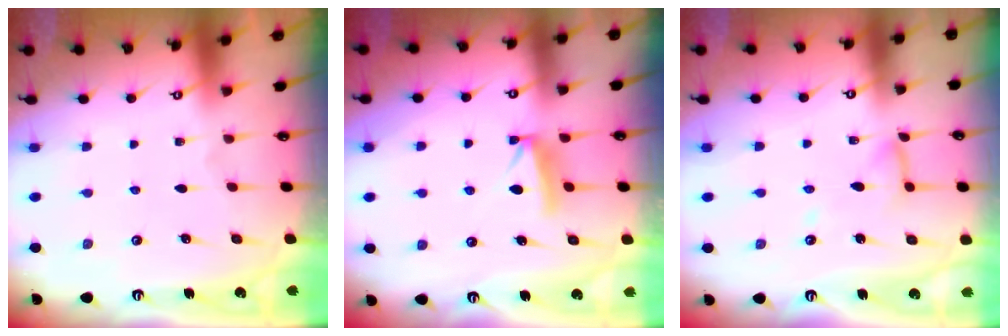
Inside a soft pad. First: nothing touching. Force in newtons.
{"total": 7.9, "press": 7.8, "slide": 0.9}
{"total": 7.7, "press": 7.7, "slide": 0.7}